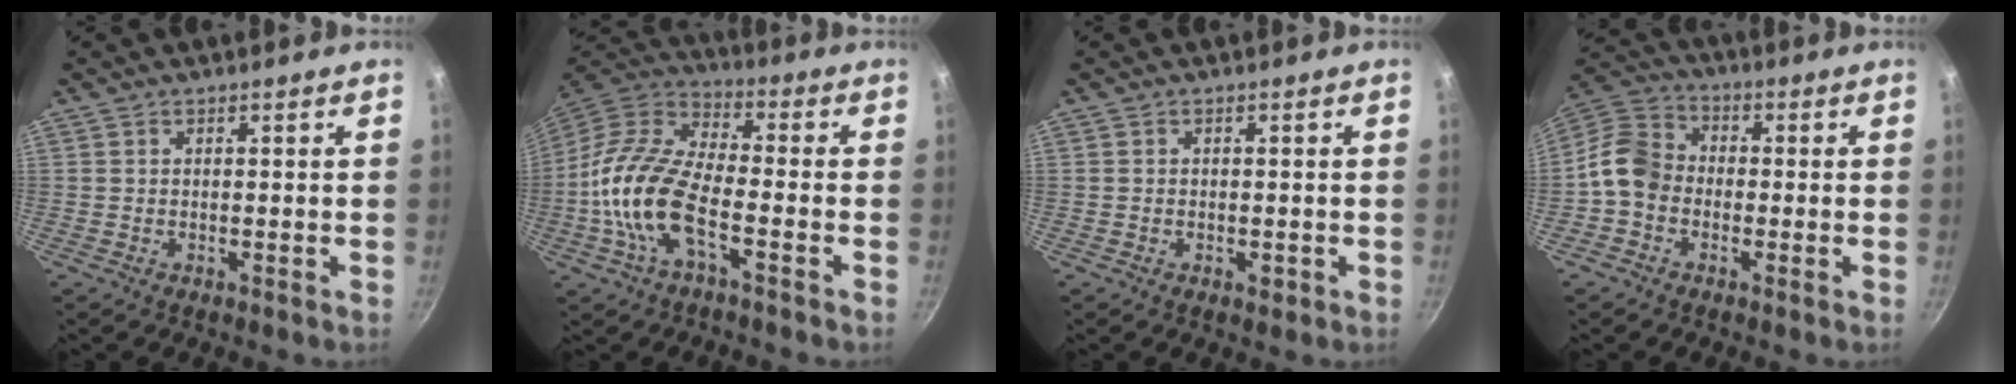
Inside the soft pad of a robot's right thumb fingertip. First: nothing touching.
{"total": 15.9, "force": [-4.9, 6.9, 13.5], "torque": [-0.263, 0.039, -0.114]}
{"total": 1.5, "force": [-0.5, 0.9, 1.1], "torque": [-0.015, 0.000, -0.009]}
{"total": 8.7, "force": [-2.2, 7.0, 4.7], "torque": [-0.068, 0.031, -0.067]}